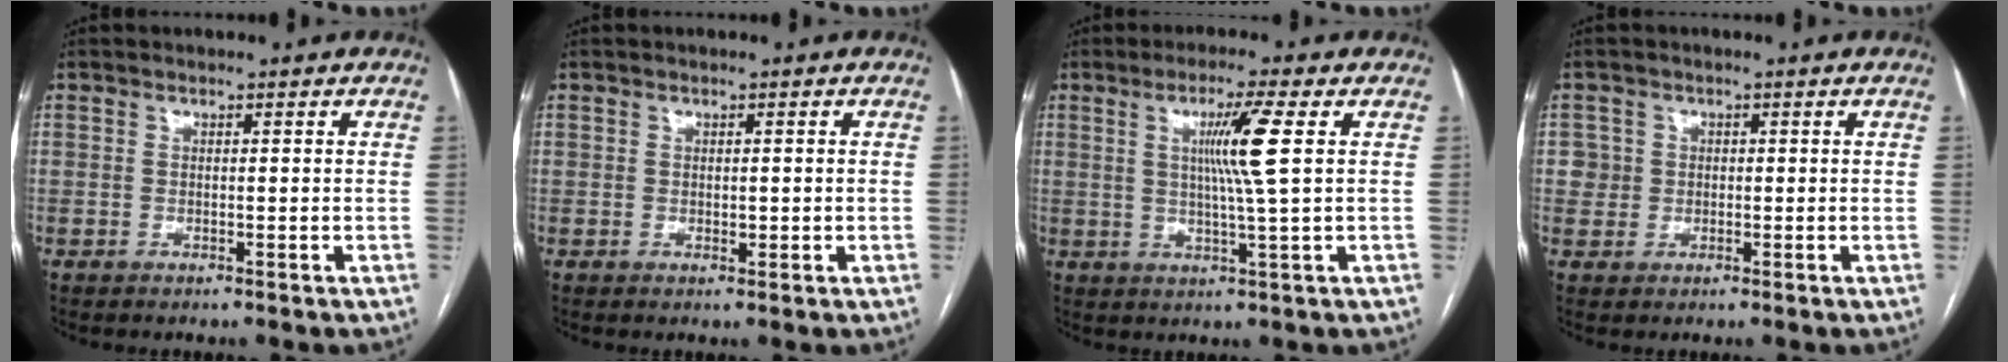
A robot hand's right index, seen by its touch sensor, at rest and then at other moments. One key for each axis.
{"total": 1.3, "fx": 0.0, "fy": 0.9, "fz": 0.9, "tx": -0.012, "ty": 0.000, "tz": 0.003}
{"total": 7.0, "fx": 1.6, "fy": -1.3, "fz": 6.6, "tx": -0.120, "ty": -0.002, "tz": 0.032}
{"total": 2.7, "fx": 0.4, "fy": 2.6, "fz": -0.2, "tx": 0.020, "ty": 0.007, "tz": 0.003}